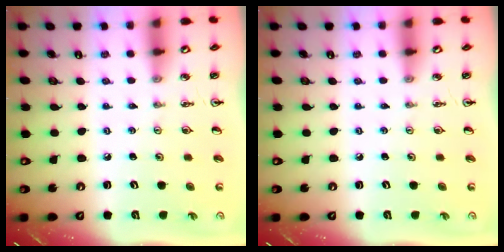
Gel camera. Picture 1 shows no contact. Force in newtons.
{"total": 0.0}